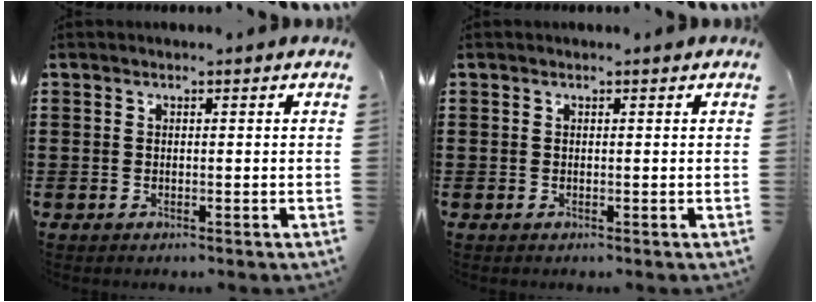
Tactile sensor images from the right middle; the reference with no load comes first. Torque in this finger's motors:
{"motor_torque": [0.00, 0.00, 0.00, 0.00]}